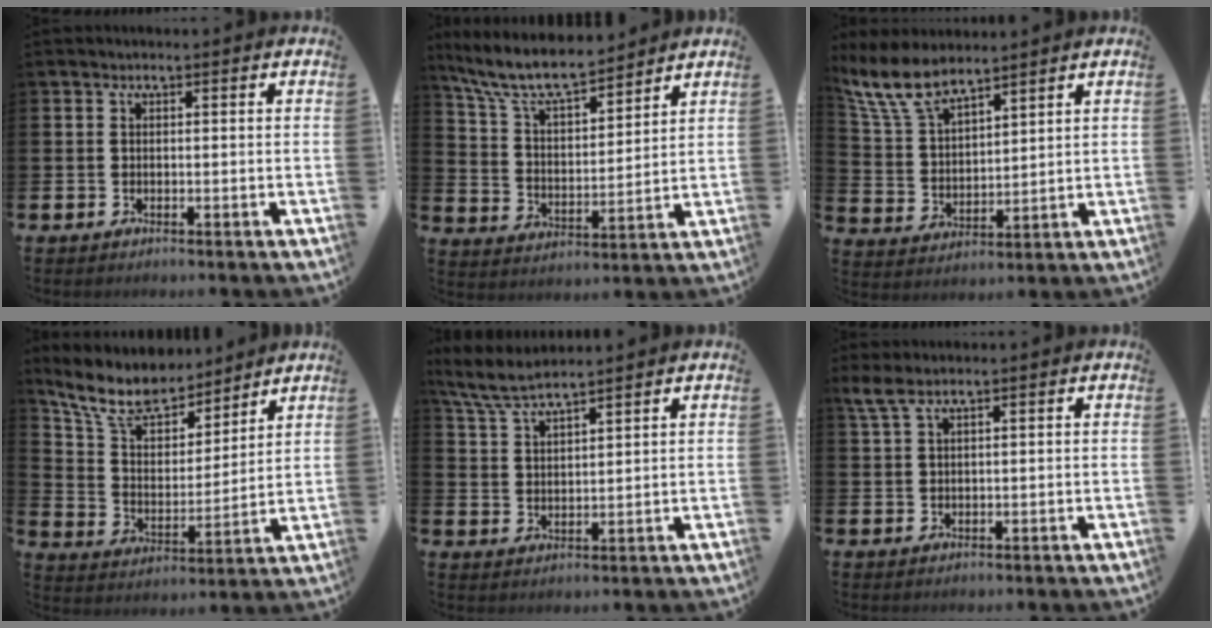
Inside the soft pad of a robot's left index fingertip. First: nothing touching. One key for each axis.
{"total": 8.9, "fx": 8.1, "fy": 1.7, "fz": 3.4, "tx": -0.103, "ty": -0.045, "tz": 0.145}
{"total": 8.3, "fx": 7.3, "fy": 2.1, "fz": 3.1, "tx": -0.092, "ty": -0.023, "tz": 0.138}
{"total": 10.6, "fx": 9.2, "fy": 3.7, "fz": 3.5, "tx": -0.120, "ty": -0.051, "tz": 0.168}
{"total": 5.6, "fx": 5.2, "fy": 0.3, "fz": 1.9, "tx": -0.059, "ty": -0.019, "tz": 0.096}
{"total": 2.5, "fx": 1.8, "fy": 0.6, "fz": 1.7, "tx": -0.044, "ty": 0.005, "tz": 0.034}